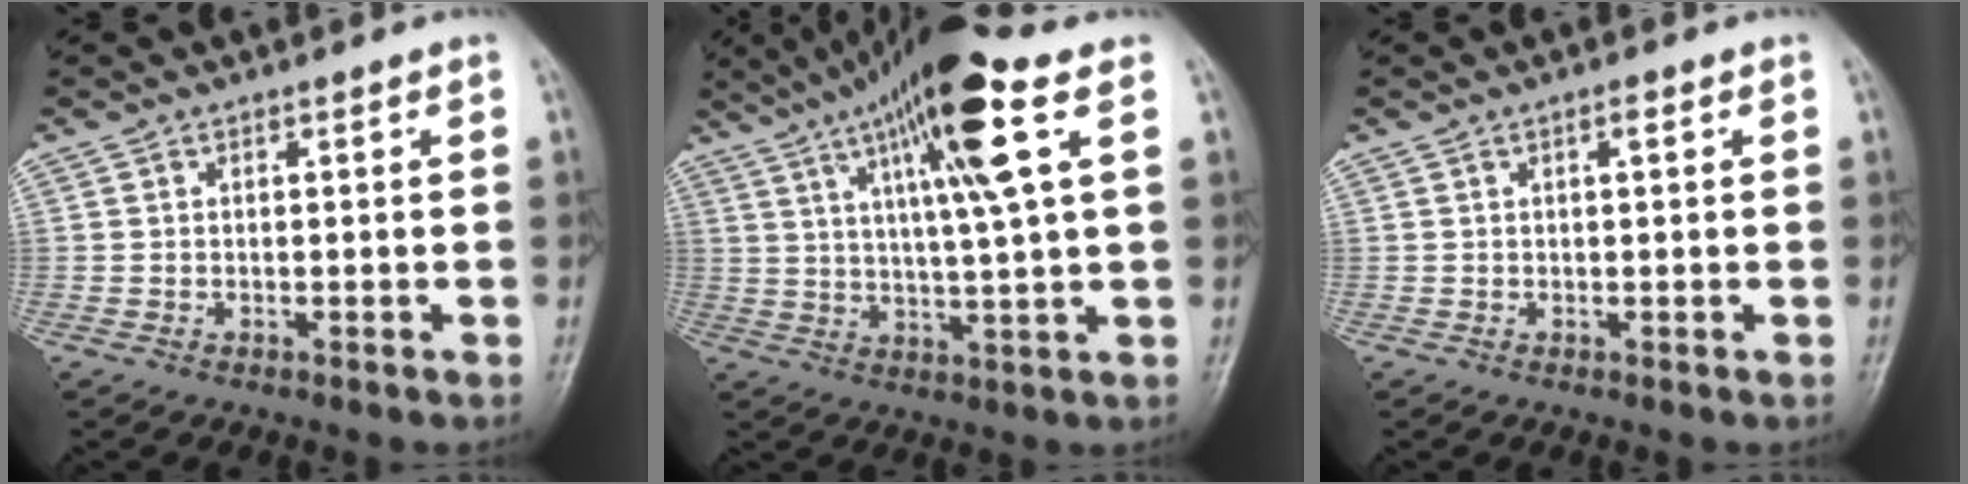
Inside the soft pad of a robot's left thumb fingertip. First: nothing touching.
{"total": 17.7, "force": [7.7, 2.2, 15.8], "torque": [-0.264, -0.005, 0.125]}
{"total": 1.3, "force": [0.5, 0.4, 1.2], "torque": [-0.018, 0.003, 0.006]}